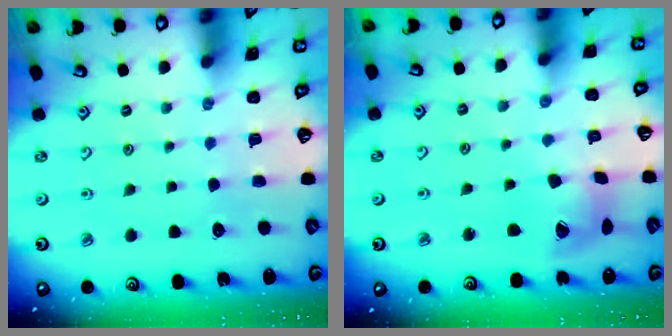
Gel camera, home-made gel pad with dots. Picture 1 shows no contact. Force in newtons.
{"total": 13.5, "press": 13.4, "slide": 1.7}